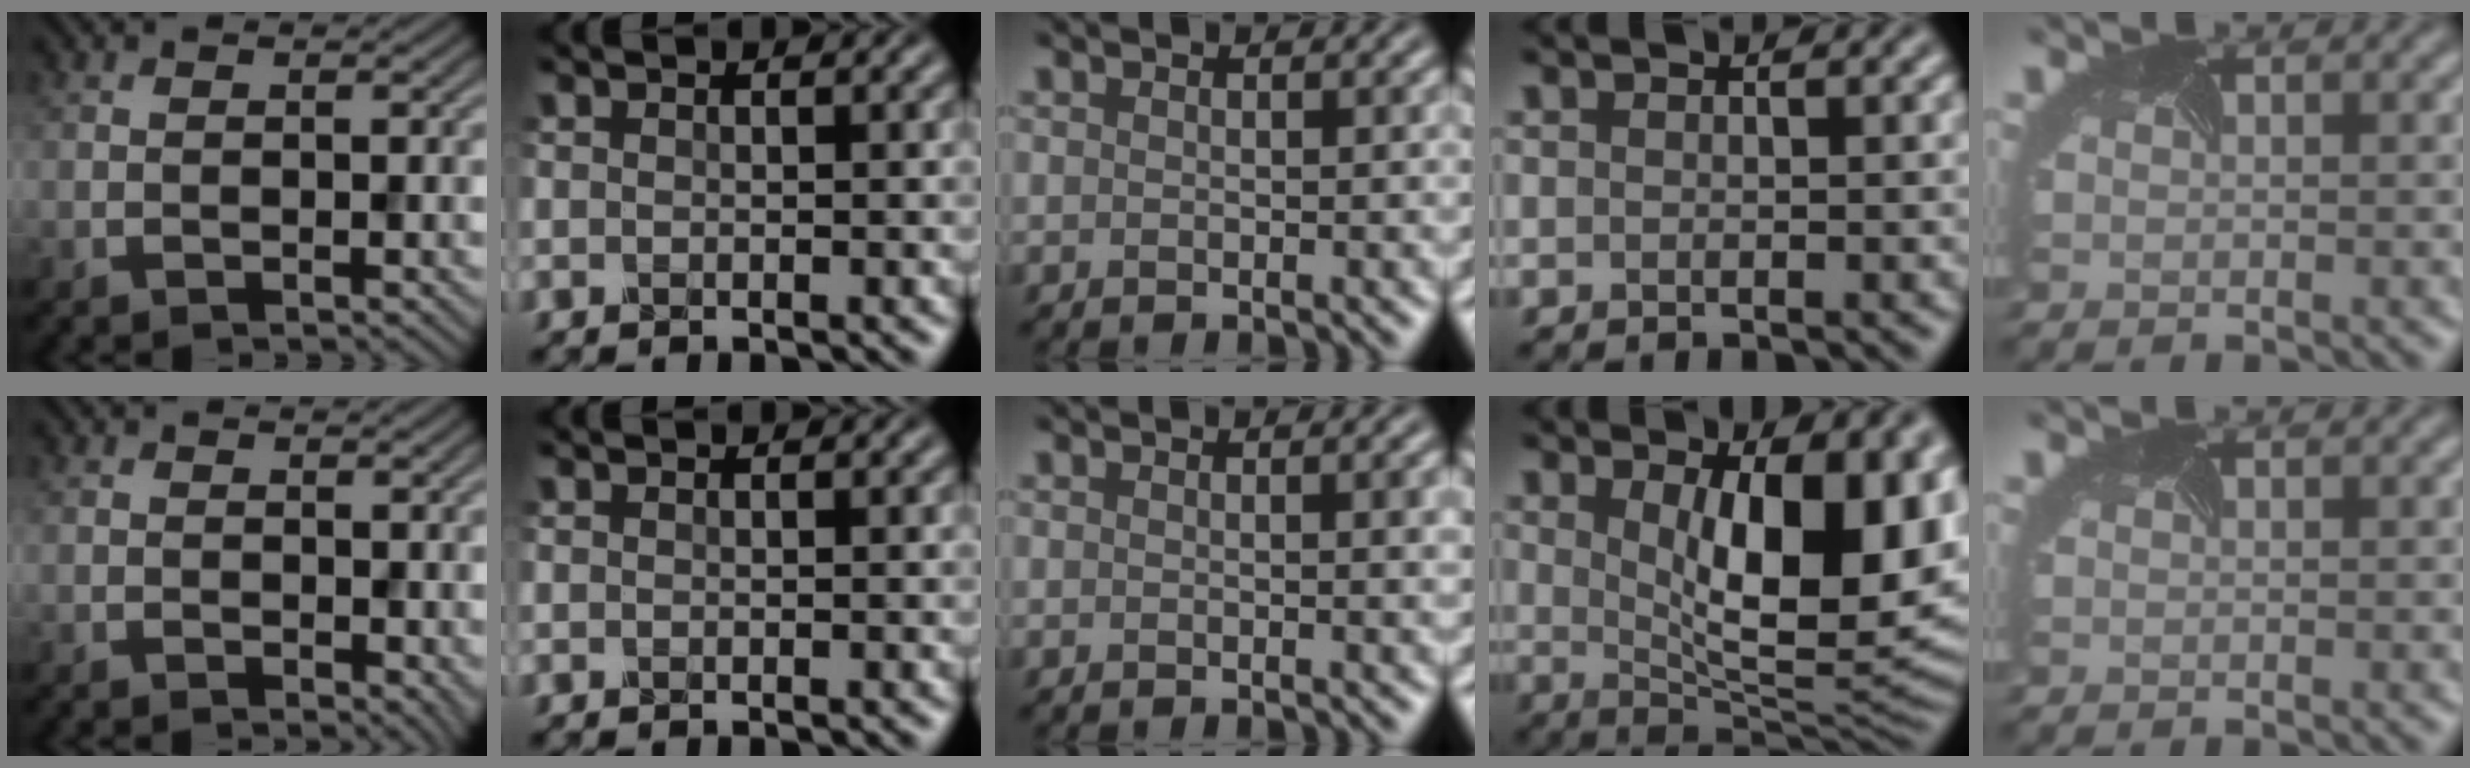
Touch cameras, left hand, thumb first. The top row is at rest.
{"thumb": {"total": 2.0, "force": [0.3, 1.3, 1.5], "torque": [-0.019, -0.006, 0.007]}, "middle": {"total": 1.7, "force": [0.3, 0.5, 1.6], "torque": [-0.017, 0.004, 0.003]}, "ring": {"total": 12.6, "force": [2.5, 5.1, 11.2], "torque": [-0.128, -0.006, 0.040]}}